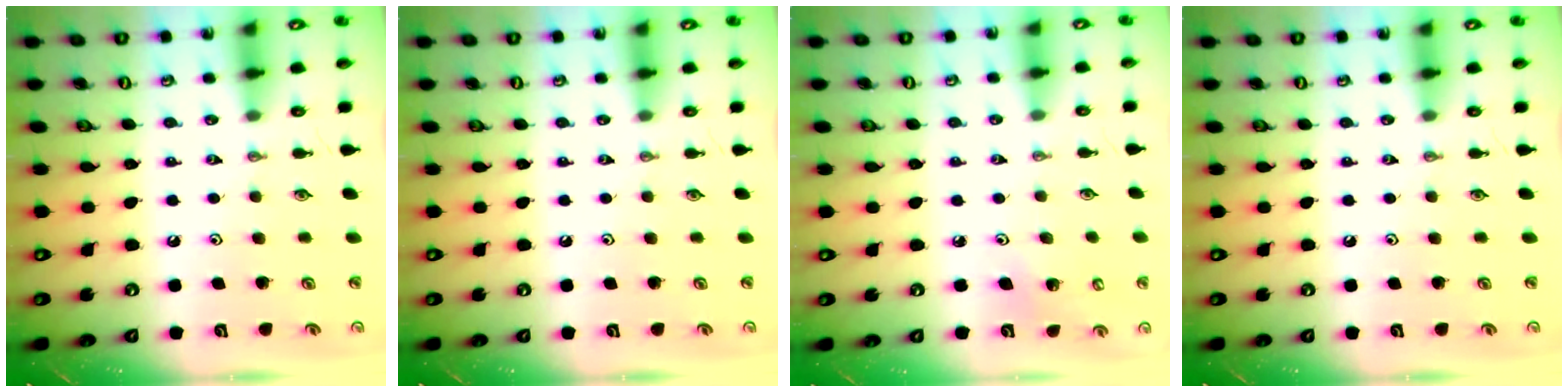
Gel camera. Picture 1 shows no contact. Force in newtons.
{"total": 0.0}
{"total": 4.8, "press": 4.6, "slide": 1.3}
{"total": 0.0}